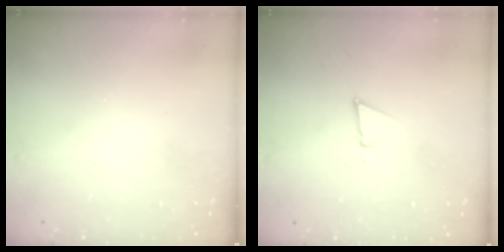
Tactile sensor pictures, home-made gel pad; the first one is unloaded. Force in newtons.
{"total": 4.3, "press": 4.2, "slide": 0.7}